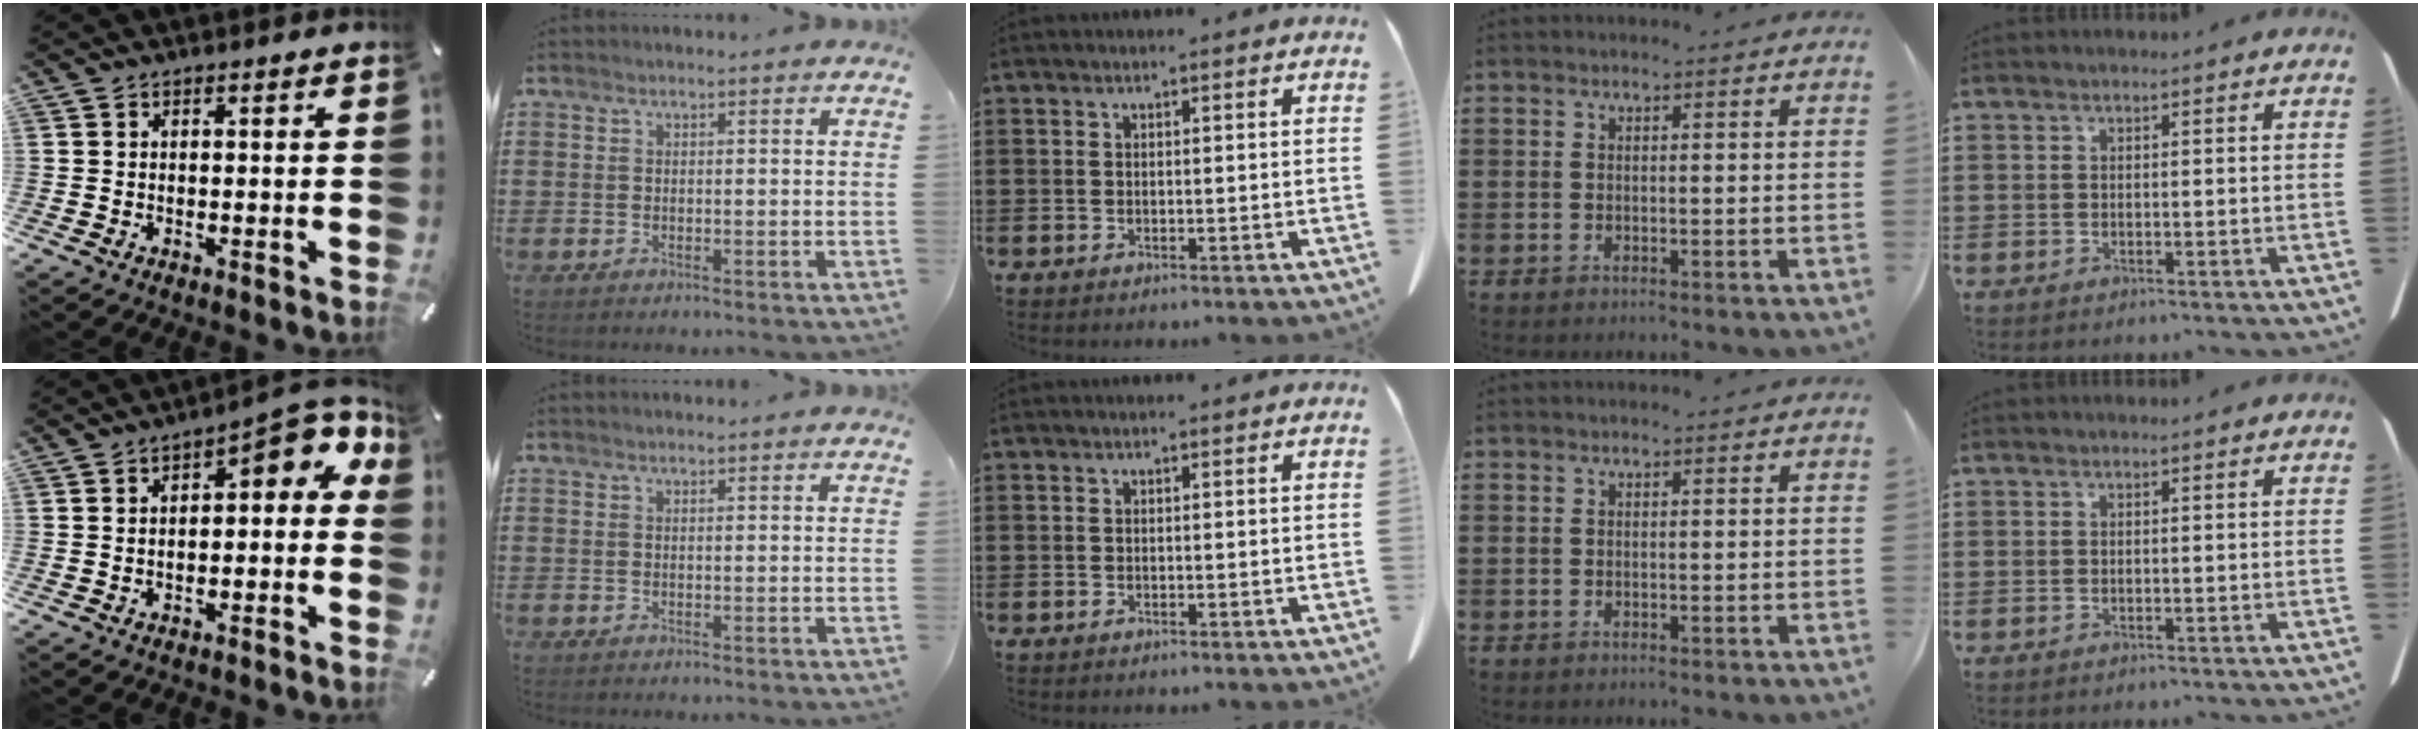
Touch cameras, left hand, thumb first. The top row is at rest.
{"thumb": {"total": 7.4, "force": [2.3, 3.4, 6.1], "torque": [-0.074, -0.030, 0.031]}, "index": {"total": 0.5, "force": [0.4, 0.0, 0.3], "torque": [-0.007, -0.001, 0.009]}}